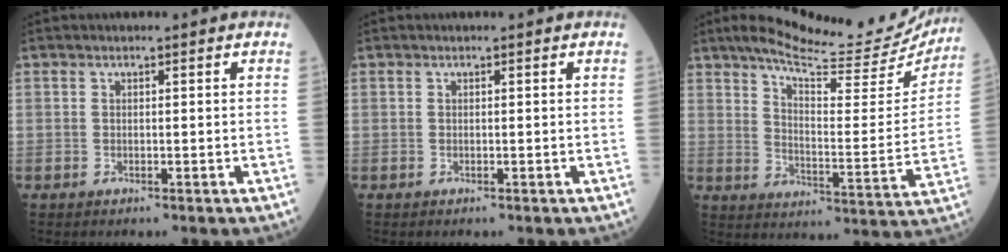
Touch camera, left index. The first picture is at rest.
{"total": 0.0}
{"total": 23.1, "force": [20.4, 3.9, 10.0], "torque": [-0.146, -0.040, 0.260]}